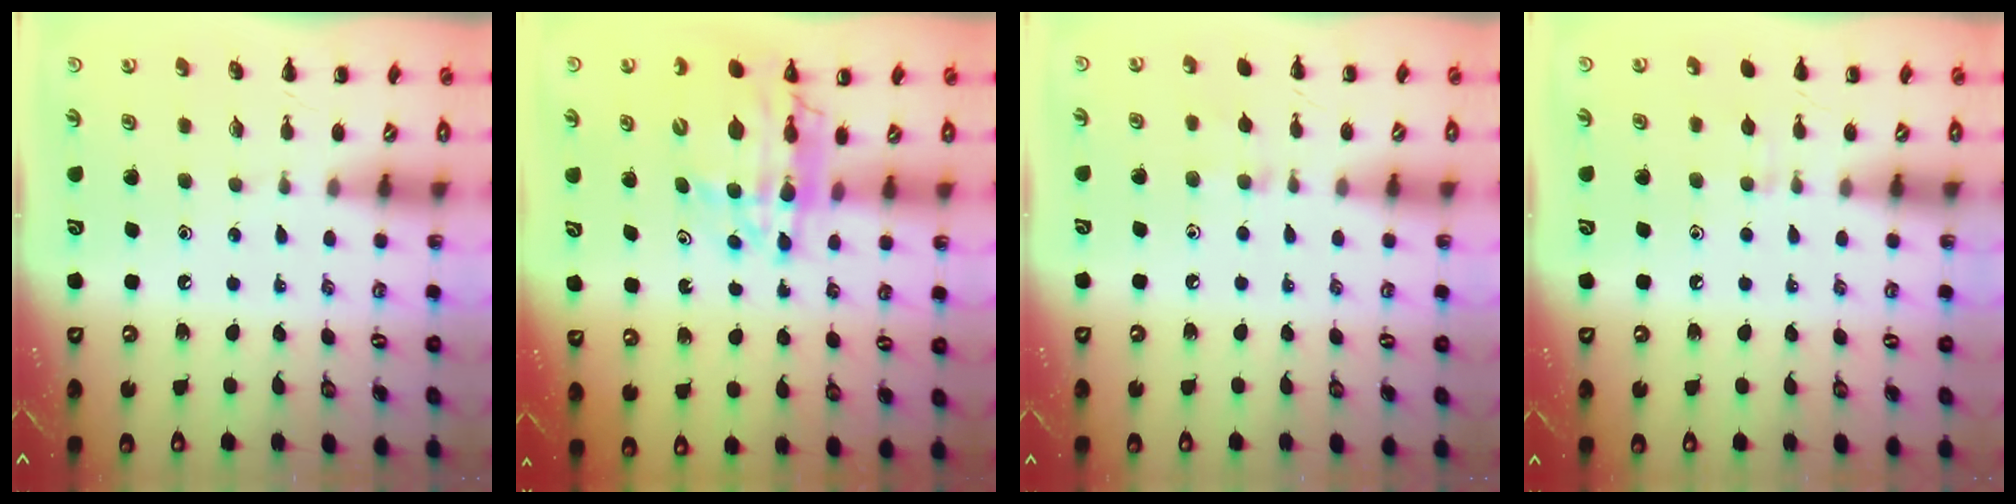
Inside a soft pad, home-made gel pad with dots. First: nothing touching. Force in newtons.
{"total": 14.0, "press": 13.4, "slide": 4.0}
{"total": 6.5, "press": 6.2, "slide": 1.8}
{"total": 6.2, "press": 5.8, "slide": 2.2}